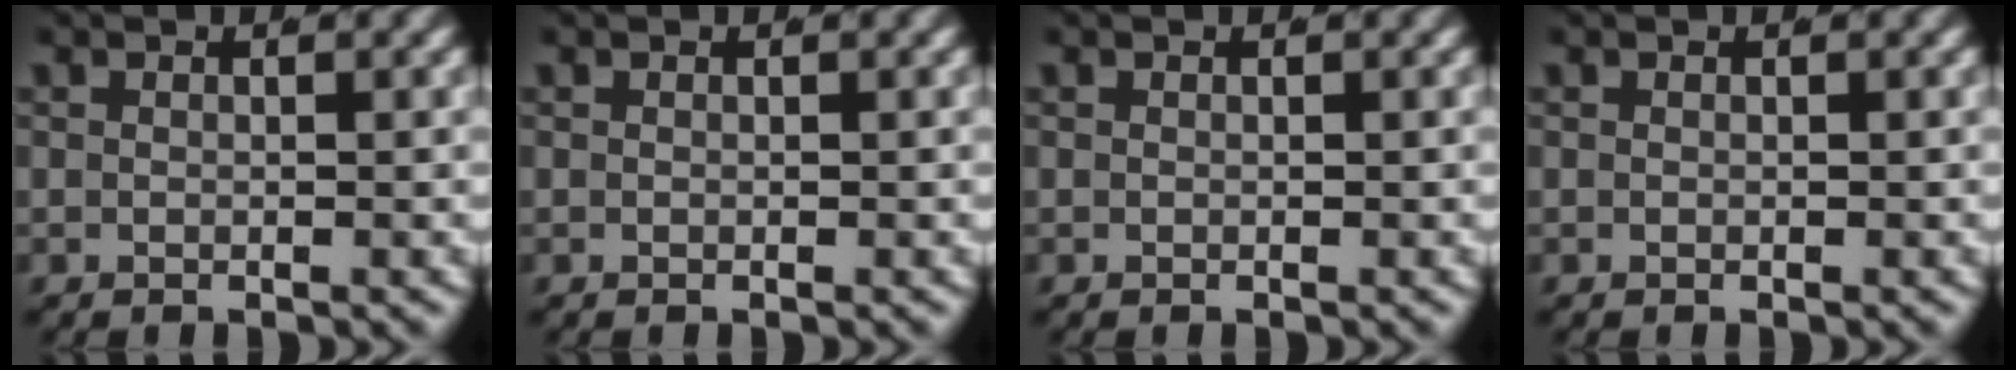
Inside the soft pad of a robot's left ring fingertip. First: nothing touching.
{"total": 0.0}
{"total": 0.0}
{"total": 0.0}